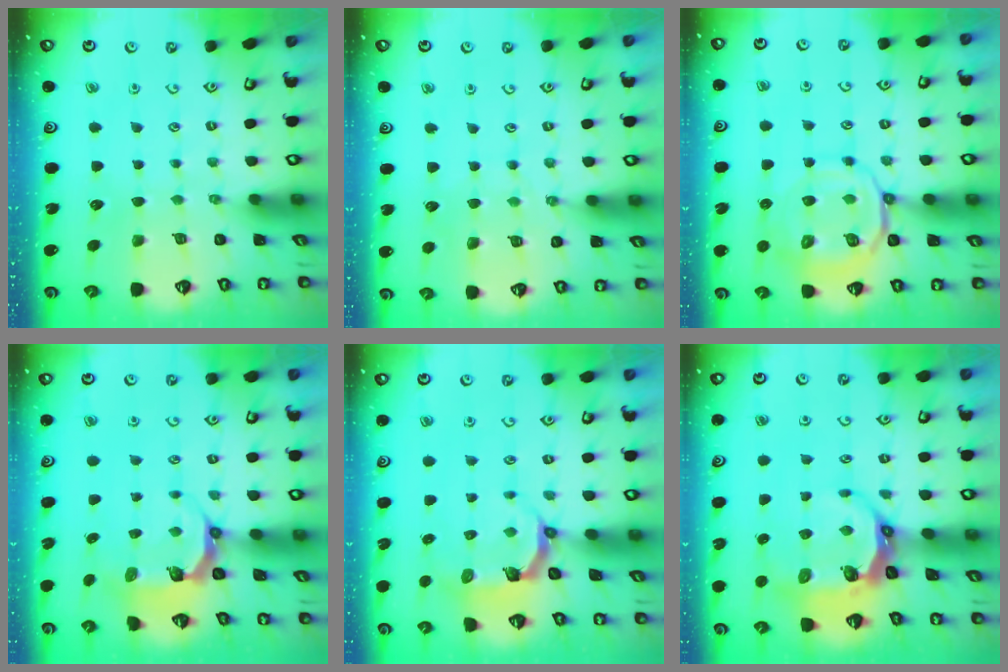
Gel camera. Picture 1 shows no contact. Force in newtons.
{"total": 4.4, "press": 4.3, "slide": 0.7}
{"total": 12.1, "press": 12.0, "slide": 1.6}
{"total": 6.2, "press": 5.0, "slide": 3.6}
{"total": 4.3, "press": 2.8, "slide": 3.2}
{"total": 7.8, "press": 6.7, "slide": 3.9}